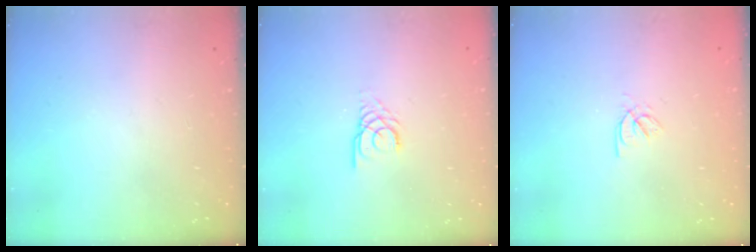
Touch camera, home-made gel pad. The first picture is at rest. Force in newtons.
{"total": 1.3, "press": 1.3, "slide": 0.2}
{"total": 2.3, "press": 2.2, "slide": 0.3}